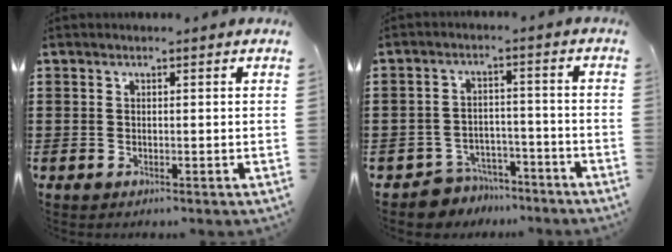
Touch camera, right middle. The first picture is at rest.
{"total": 5.2, "force": [-5.0, 1.3, 0.0], "torque": [-0.011, 0.012, -0.105]}